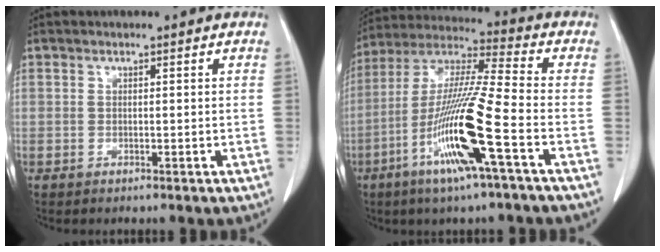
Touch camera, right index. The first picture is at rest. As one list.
[{"total": 16.2, "force": [-6.3, -0.4, 14.9], "torque": [-0.304, -0.017, -0.126]}]